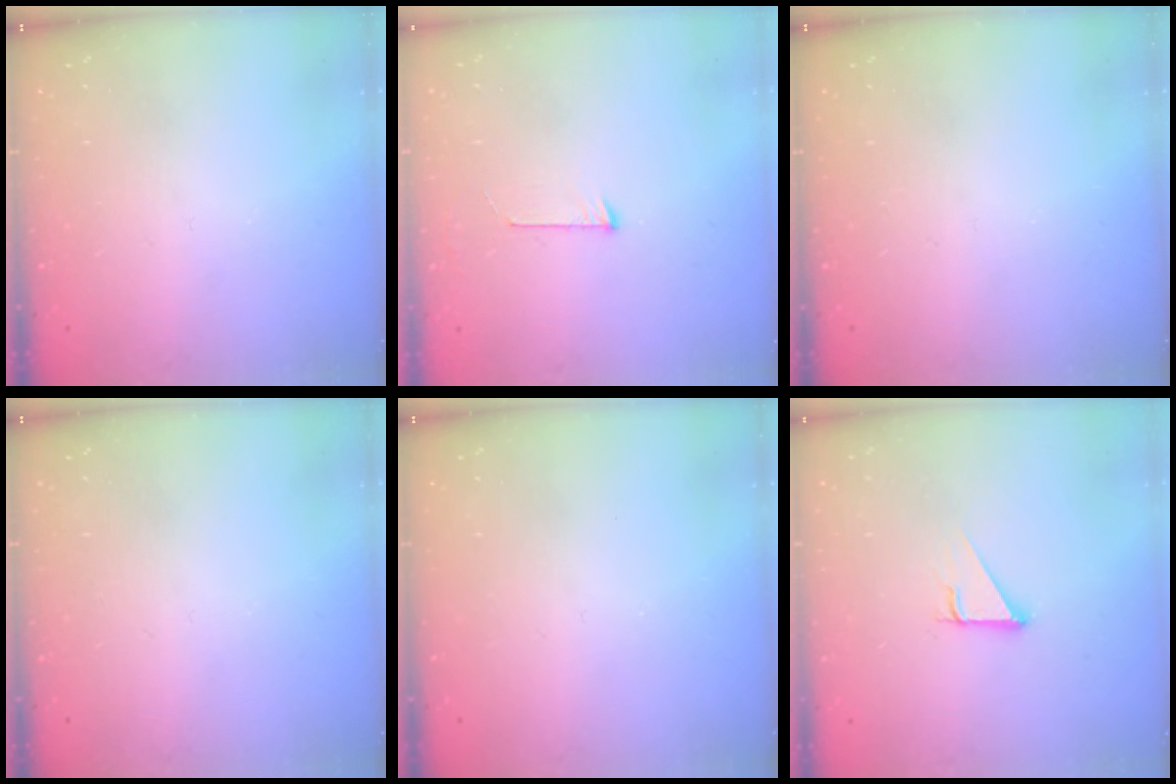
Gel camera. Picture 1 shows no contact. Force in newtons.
{"total": 3.3, "press": 3.3, "slide": 0.3}
{"total": 0.0}
{"total": 0.0}
{"total": 0.0}
{"total": 2.7, "press": 2.7, "slide": 0.0}